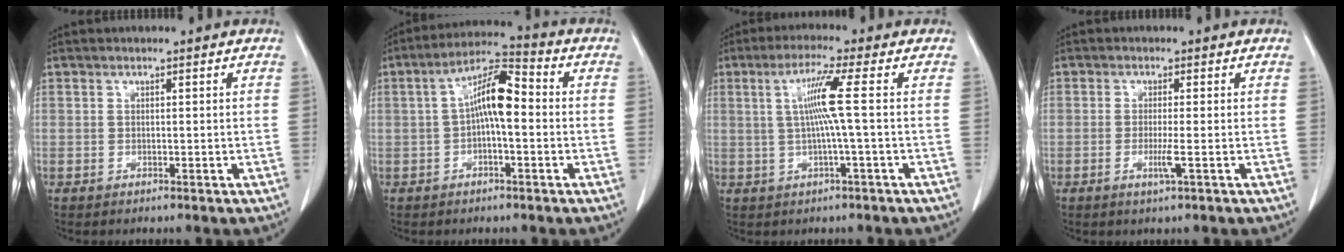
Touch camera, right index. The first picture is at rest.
{"total": 8.2, "force": [-0.1, 2.2, 7.9], "torque": [-0.147, 0.030, -0.006]}
{"total": 6.2, "force": [0.7, -1.4, 6.0], "torque": [-0.115, 0.008, 0.017]}
{"total": 2.5, "force": [-0.8, -0.5, 2.3], "torque": [-0.046, -0.007, -0.015]}